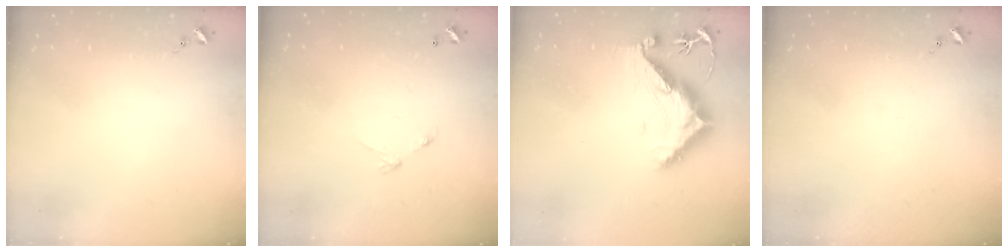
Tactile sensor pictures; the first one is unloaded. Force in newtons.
{"total": 4.3, "press": 4.3, "slide": 0.3}
{"total": 14.3, "press": 14.3, "slide": 0.8}
{"total": 0.0}